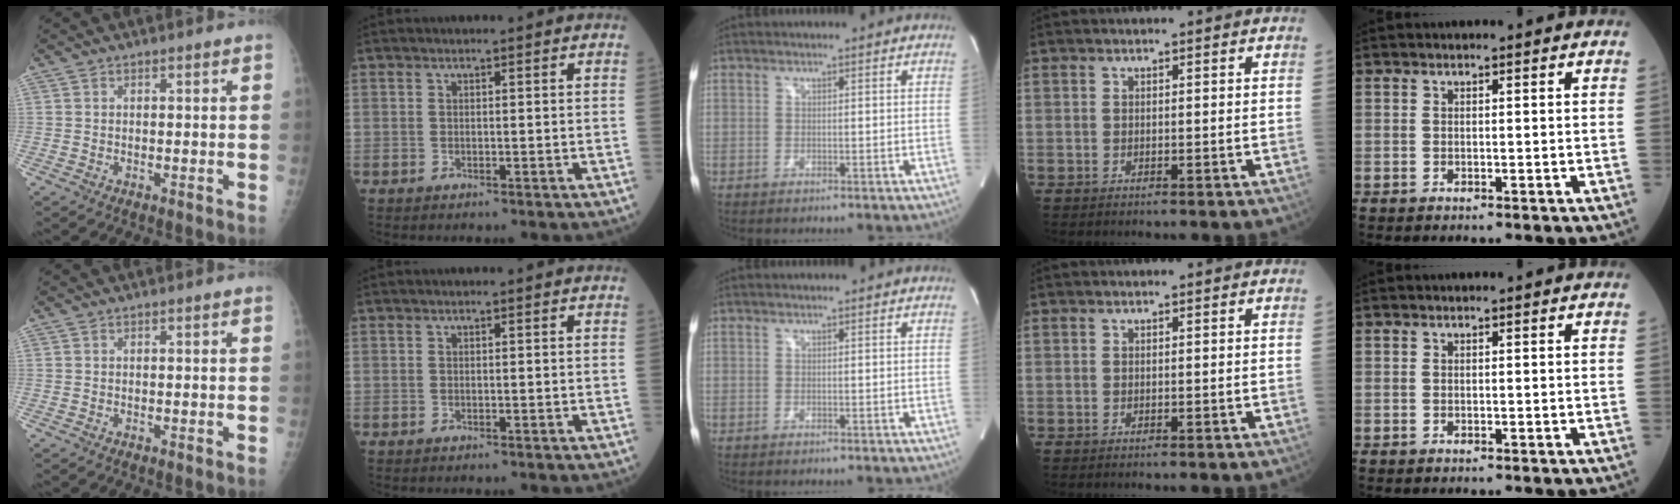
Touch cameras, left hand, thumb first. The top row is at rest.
{}